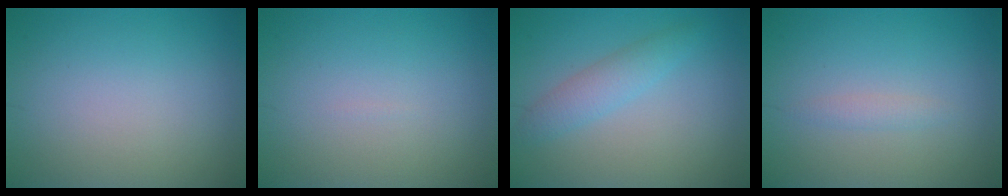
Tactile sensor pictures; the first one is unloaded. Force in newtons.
{"total": 0.0}
{"total": 2.4, "press": 2.4, "slide": 0.1}
{"total": 0.9, "press": 0.9, "slide": 0.0}